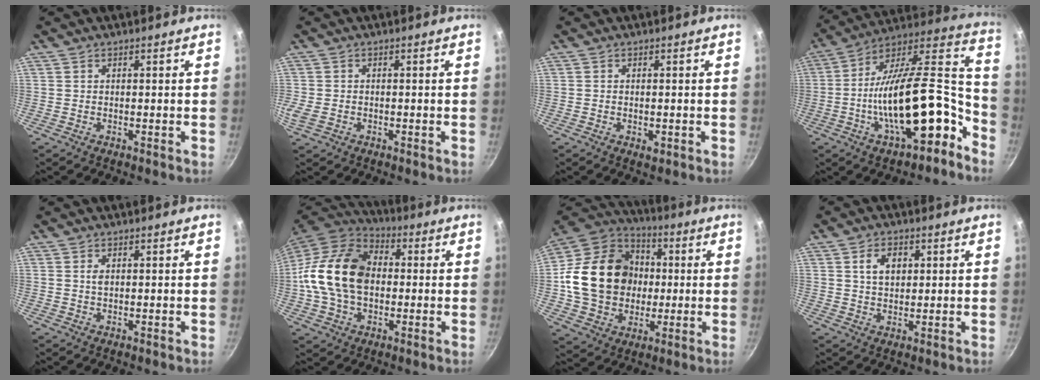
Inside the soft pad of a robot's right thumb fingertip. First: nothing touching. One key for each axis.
{"total": 3.2, "fx": -1.0, "fy": 2.5, "fz": 1.8, "tx": -0.043, "ty": 0.000, "tz": -0.019}
{"total": 1.7, "fx": -0.5, "fy": 0.9, "fz": 1.3, "tx": -0.019, "ty": -0.002, "tz": -0.007}
{"total": 24.7, "fx": -10.2, "fy": 10.0, "fz": 20.2, "tx": -0.268, "ty": 0.073, "tz": -0.177}
{"total": 1.3, "fx": 0.3, "fy": 0.8, "fz": 1.0, "tx": -0.017, "ty": 0.001, "tz": 0.005}
{"total": 18.9, "fx": 0.1, "fy": 13.4, "fz": 13.3, "tx": -0.228, "ty": 0.031, "tz": -0.009}
{"total": 22.4, "fx": 0.3, "fy": 18.4, "fz": 12.8, "tx": -0.199, "ty": 0.032, "tz": 0.008}
{"total": 5.0, "fx": 1.5, "fy": 3.5, "fz": 3.3, "tx": -0.041, "ty": -0.003, "tz": 0.026}